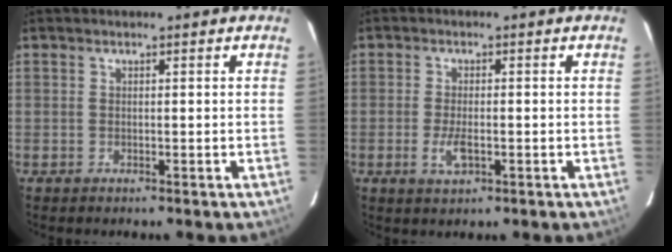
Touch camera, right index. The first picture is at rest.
{"total": 3.8, "force": [-1.2, 1.4, 3.3], "torque": [-0.070, -0.006, -0.022]}